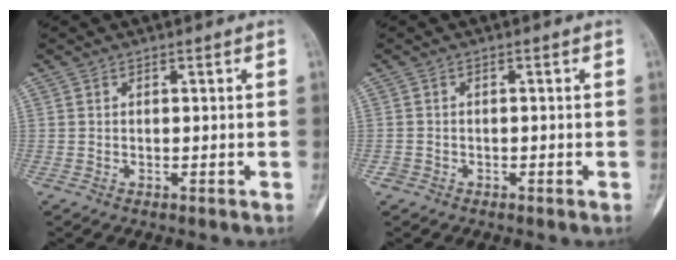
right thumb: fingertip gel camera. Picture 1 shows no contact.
{"total": 1.2, "force": [-0.7, 0.9, 0.0], "torque": [-0.001, 0.004, -0.017]}